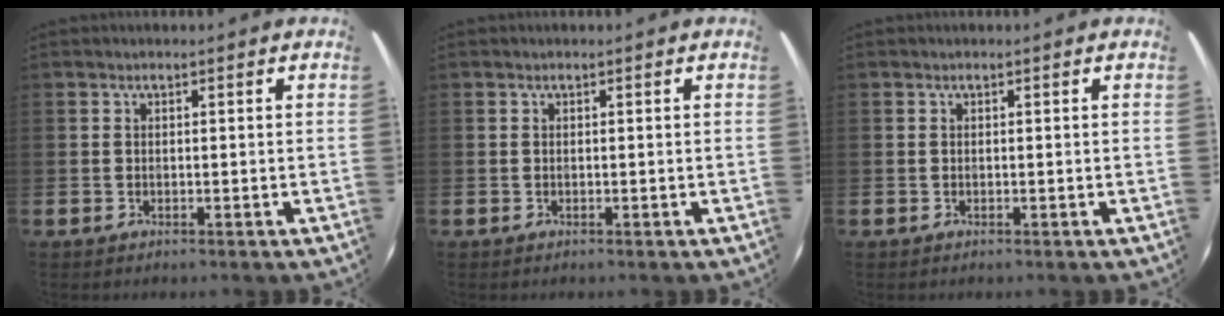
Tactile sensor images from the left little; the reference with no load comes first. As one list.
[{"total": 0.0}, {"total": 0.0}]